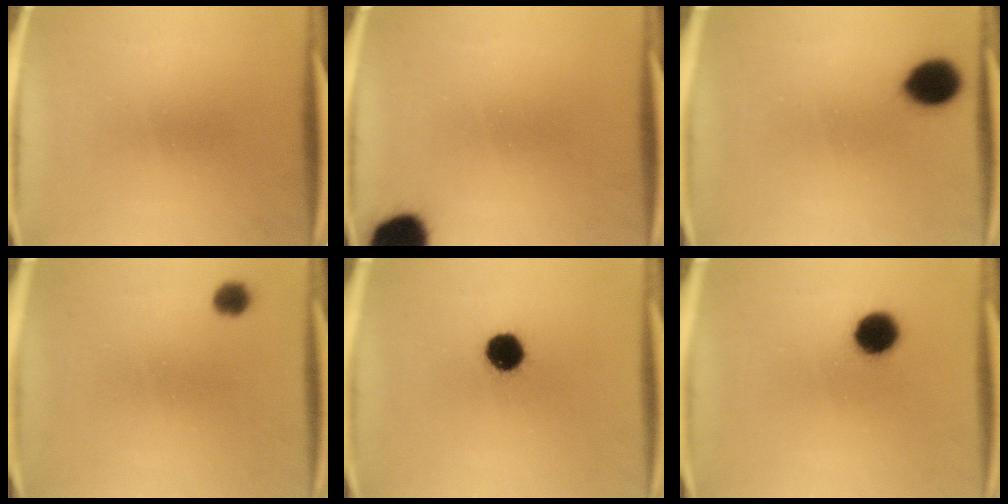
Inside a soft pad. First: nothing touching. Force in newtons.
{"total": 10.5}
{"total": 9.1}
{"total": 2.6}
{"total": 8.3}
{"total": 6.9}